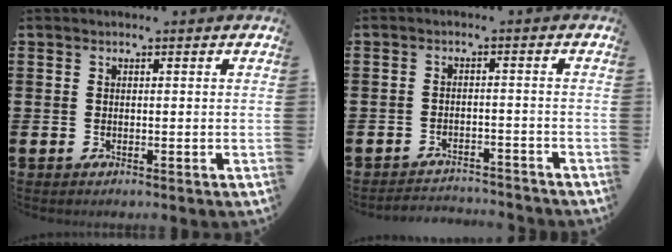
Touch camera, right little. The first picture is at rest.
{"total": 2.3, "force": [-2.3, 0.0, -0.2], "torque": [-0.004, 0.004, -0.051]}